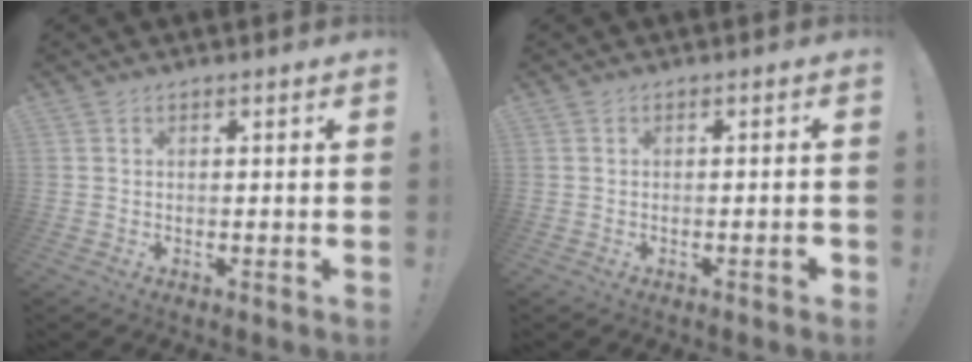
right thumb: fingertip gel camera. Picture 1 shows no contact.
{"total": 2.0, "force": [-0.9, 0.2, 1.8], "torque": [-0.028, 0.003, -0.016]}